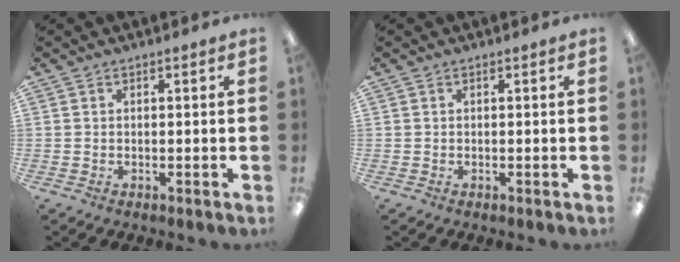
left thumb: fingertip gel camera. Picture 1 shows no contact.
{"total": 0.0}